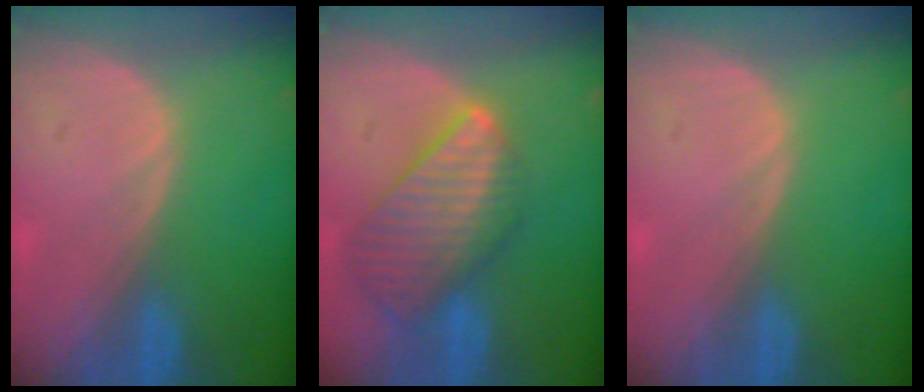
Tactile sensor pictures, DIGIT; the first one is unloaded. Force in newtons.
{"total": 9.5, "press": 8.3, "slide": 4.6}
{"total": 0.0}